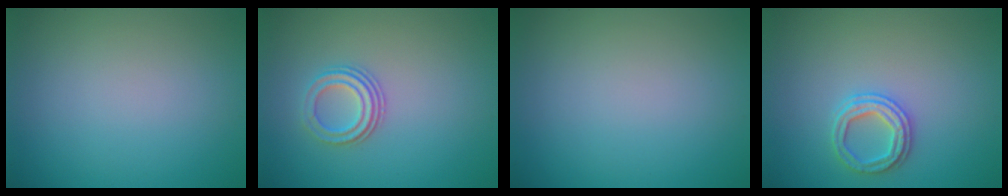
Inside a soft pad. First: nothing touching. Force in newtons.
{"total": 2.8, "press": 2.2, "slide": 1.7}
{"total": 0.0}
{"total": 2.4, "press": 2.4, "slide": 0.2}